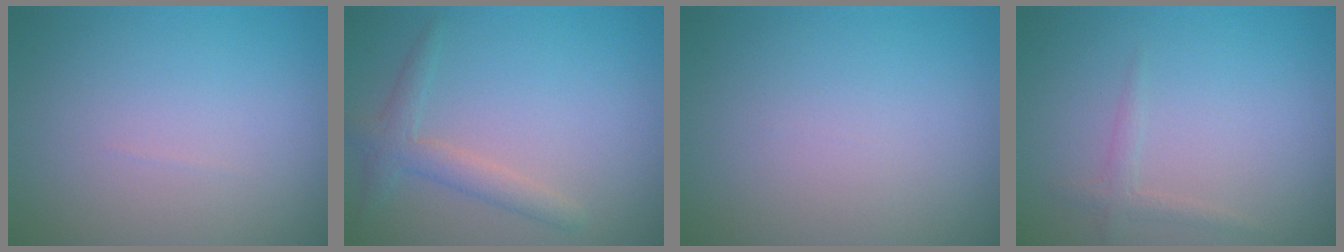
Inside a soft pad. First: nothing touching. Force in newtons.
{"total": 2.3, "press": 2.3, "slide": 0.1}
{"total": 0.0}
{"total": 1.1, "press": 1.1, "slide": 0.0}